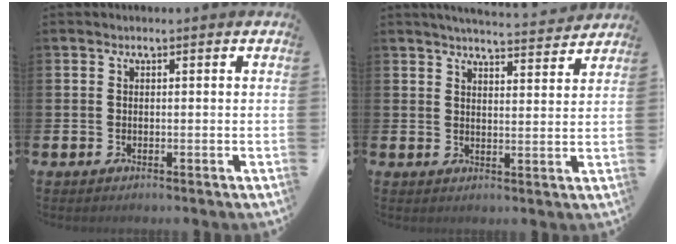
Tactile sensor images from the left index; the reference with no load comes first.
{"total": 4.6, "force": [4.6, -0.1, 0.6], "torque": [-0.010, -0.035, 0.078]}